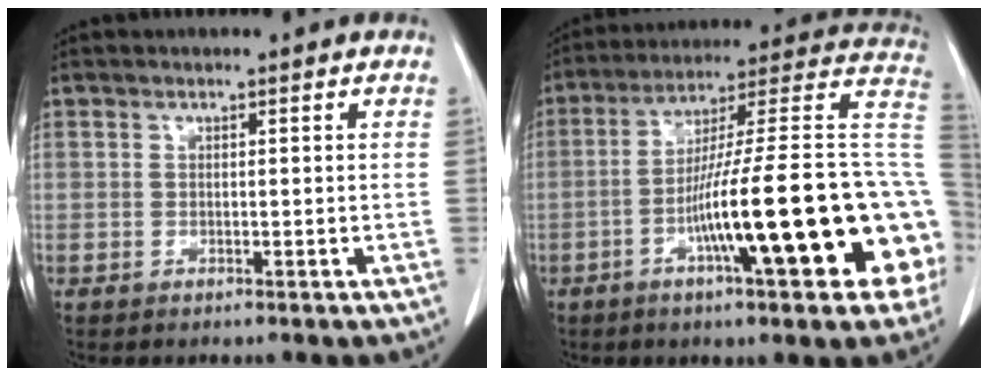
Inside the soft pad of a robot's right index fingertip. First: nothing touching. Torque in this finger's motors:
{"motor_torque": [1.95, -0.13, 1.04, 0.21]}